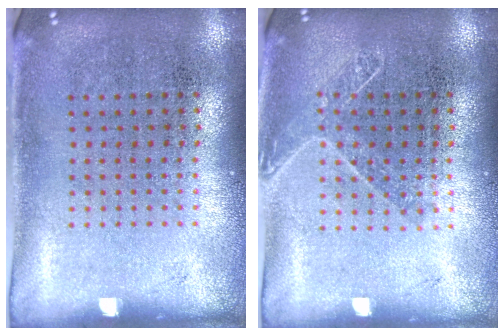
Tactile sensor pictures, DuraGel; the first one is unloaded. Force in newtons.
{"total": 1.2, "press": 1.0, "slide": 0.6}